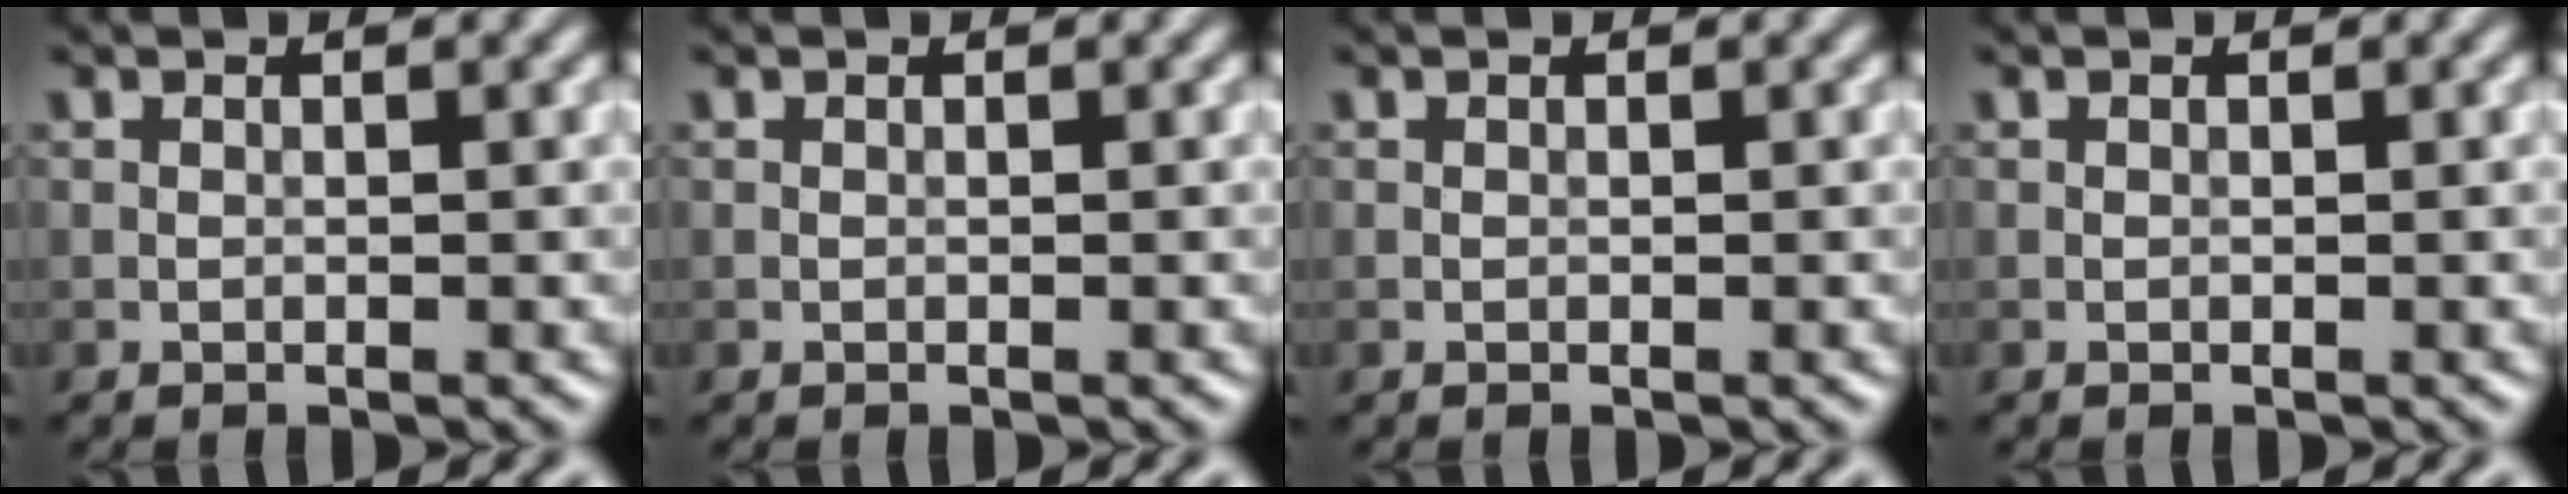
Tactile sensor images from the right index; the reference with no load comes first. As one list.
[{"total": 0.0}, {"total": 0.0}, {"total": 0.0}]